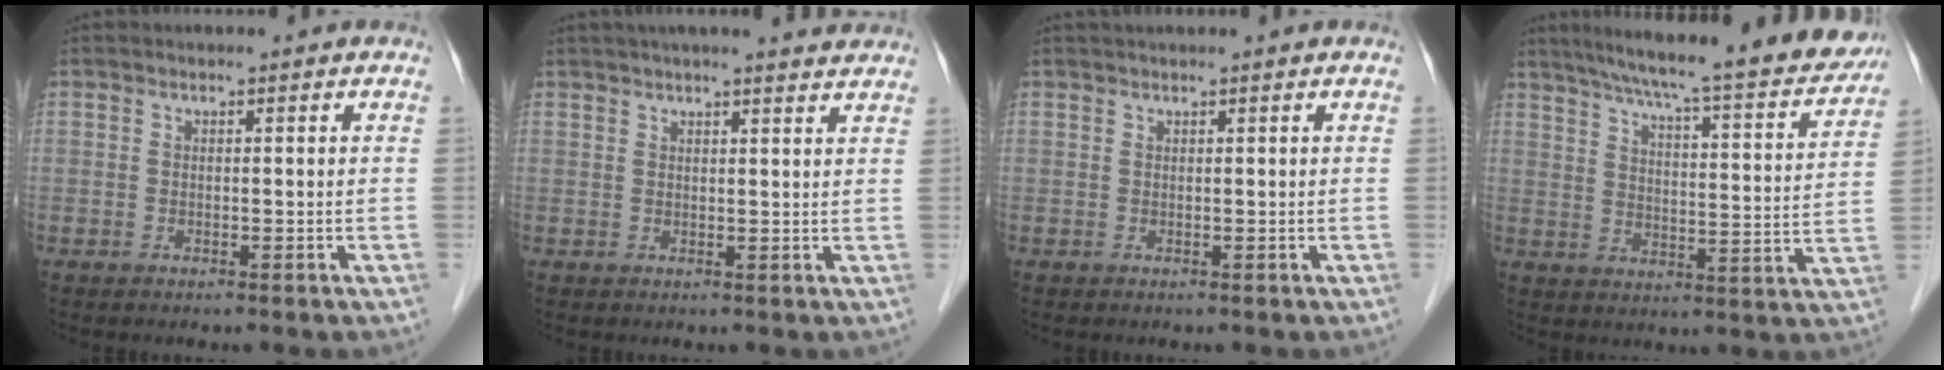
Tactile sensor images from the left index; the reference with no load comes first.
{"total": 9.8, "force": [8.7, 0.8, 4.3], "torque": [-0.056, 0.021, 0.097]}
{"total": 1.5, "force": [1.3, -0.3, 0.7], "torque": [-0.008, 0.019, 0.029]}
{"total": 24.0, "force": [20.9, 2.2, 11.7], "torque": [-0.182, -0.030, 0.269]}